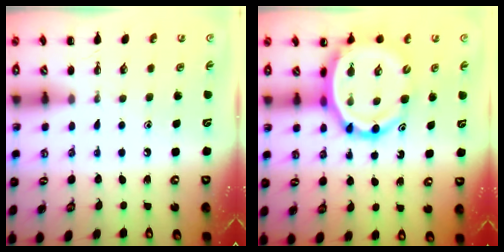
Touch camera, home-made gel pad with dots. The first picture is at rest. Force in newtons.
{"total": 13.7, "press": 13.1, "slide": 4.0}